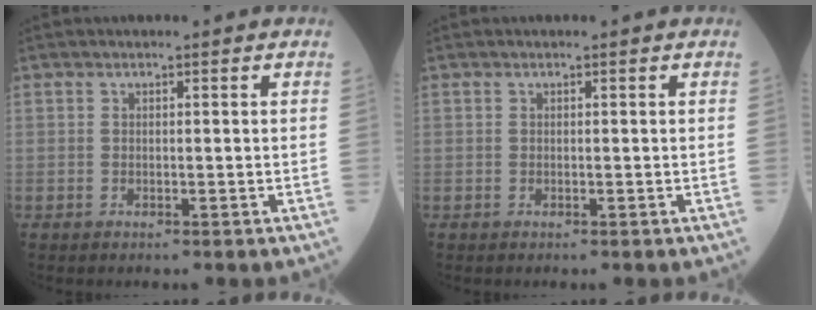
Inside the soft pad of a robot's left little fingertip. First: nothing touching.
{"total": 0.0}